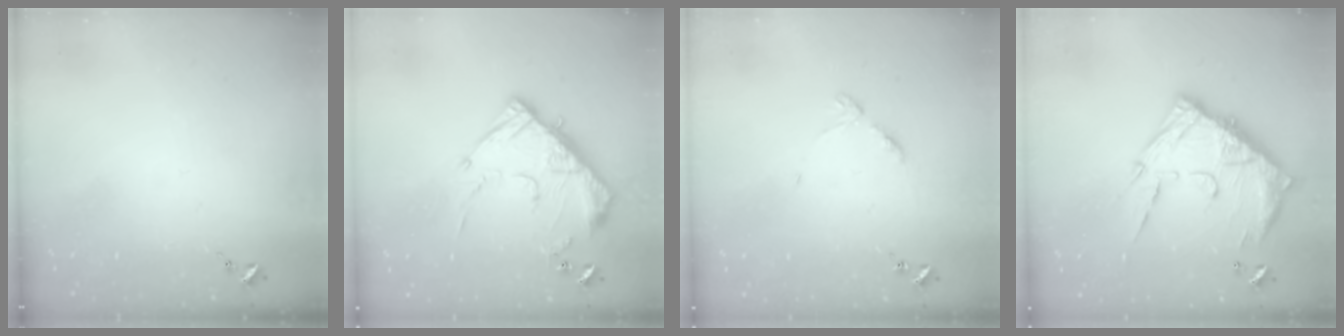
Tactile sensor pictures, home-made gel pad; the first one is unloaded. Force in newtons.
{"total": 14.2, "press": 14.2, "slide": 1.2}
{"total": 4.4, "press": 4.3, "slide": 0.5}
{"total": 19.1, "press": 19.0, "slide": 1.7}